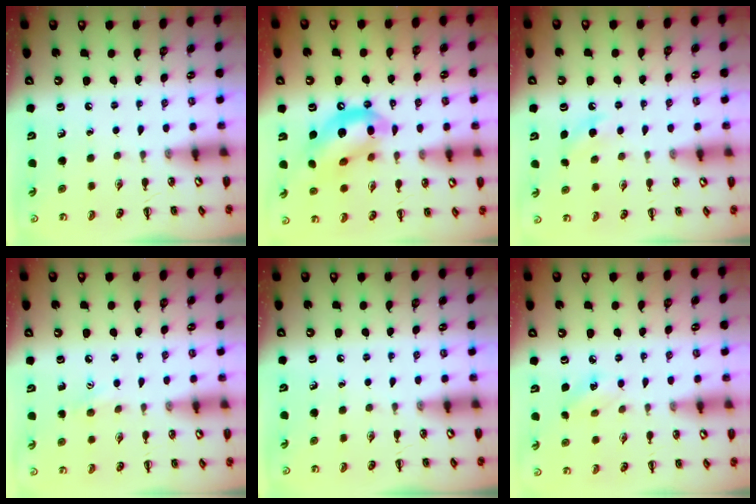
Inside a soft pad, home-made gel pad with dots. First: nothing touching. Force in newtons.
{"total": 13.7, "press": 13.3, "slide": 3.6}
{"total": 5.3, "press": 5.1, "slide": 1.5}
{"total": 5.8, "press": 5.6, "slide": 1.5}
{"total": 0.0}
{"total": 5.1, "press": 5.0, "slide": 1.0}